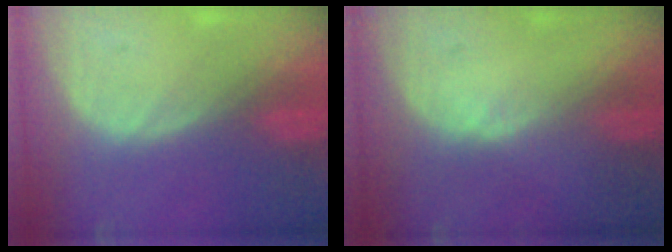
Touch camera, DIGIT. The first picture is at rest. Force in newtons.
{"total": 1.0, "press": 0.7, "slide": 0.6}